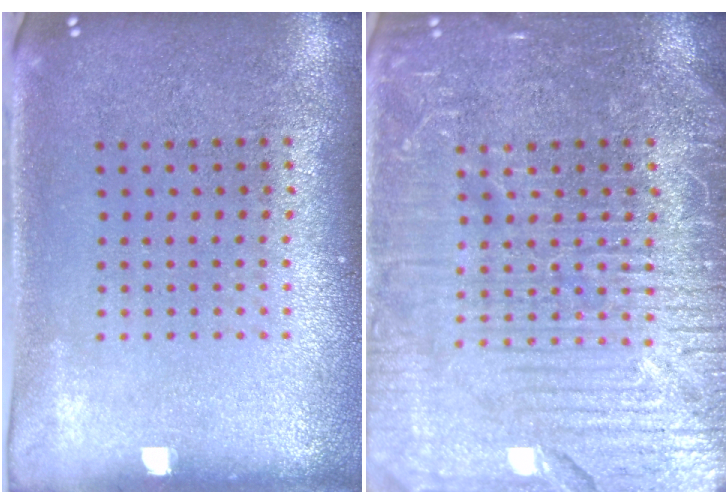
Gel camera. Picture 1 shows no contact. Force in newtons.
{"total": 7.2, "press": 7.2, "slide": 0.9}